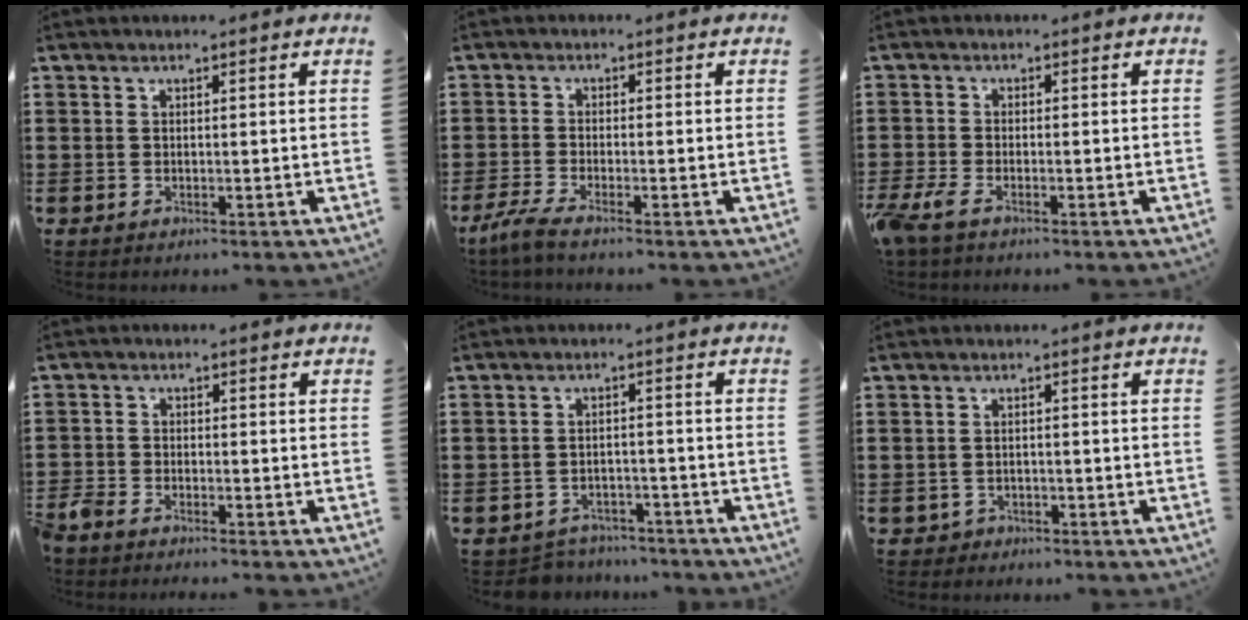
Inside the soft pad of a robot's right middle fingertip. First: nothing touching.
{"total": 2.9, "force": [-2.2, -0.1, 1.9], "torque": [-0.054, -0.015, -0.046]}
{"total": 2.5, "force": [-1.7, 0.6, 1.7], "torque": [-0.057, -0.009, -0.041]}
{"total": 2.8, "force": [-2.8, 0.4, 0.5], "torque": [-0.033, -0.006, -0.065]}
{"total": 3.6, "force": [-3.5, 0.7, -0.2], "torque": [-0.006, -0.001, -0.075]}
{"total": 0.7, "force": [-0.6, 0.2, 0.1], "torque": [-0.003, -0.001, -0.014]}